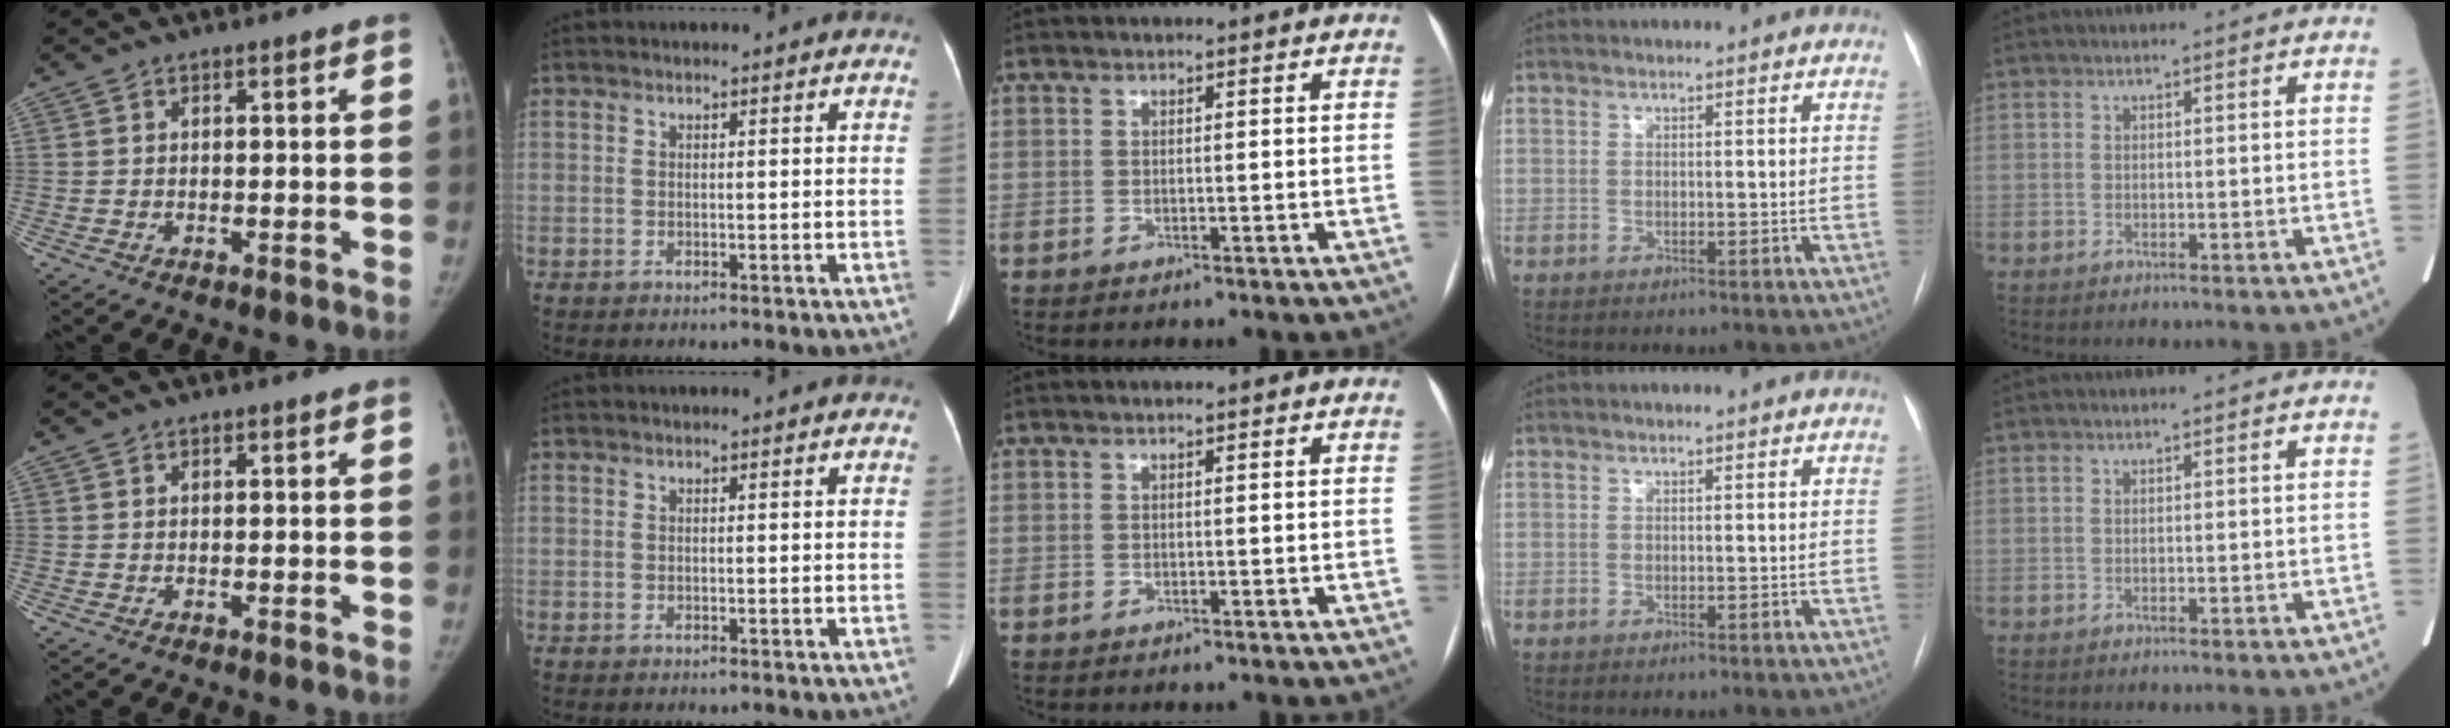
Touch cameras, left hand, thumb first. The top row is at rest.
{}